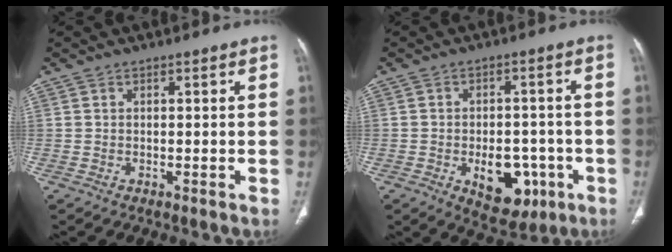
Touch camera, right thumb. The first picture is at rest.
{"total": 10.5, "force": [-3.7, 6.5, 7.3], "torque": [-0.065, 0.019, -0.036]}